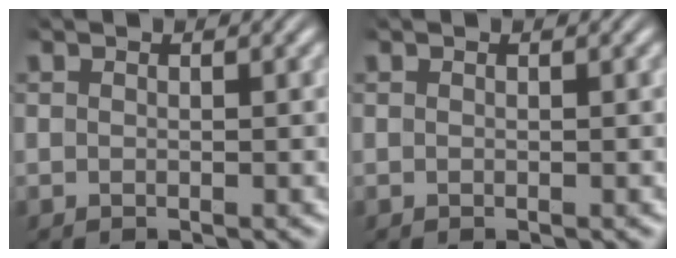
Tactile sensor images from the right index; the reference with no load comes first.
{"total": 0.0}